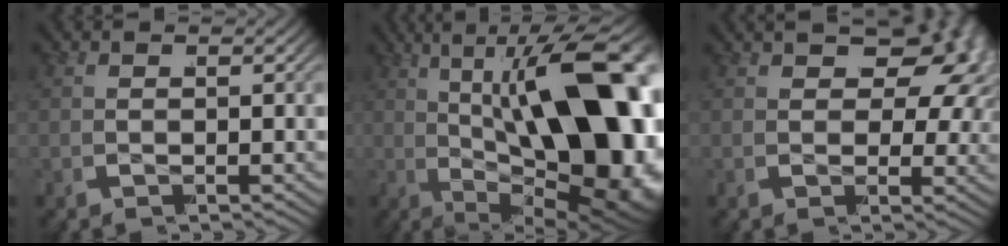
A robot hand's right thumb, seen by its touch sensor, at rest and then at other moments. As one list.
[{"total": 24.0, "force": [-3.4, 12.0, 20.5], "torque": [-0.309, -0.044, -0.023]}, {"total": 10.3, "force": [1.9, 5.9, 8.2], "torque": [-0.099, -0.001, 0.026]}]